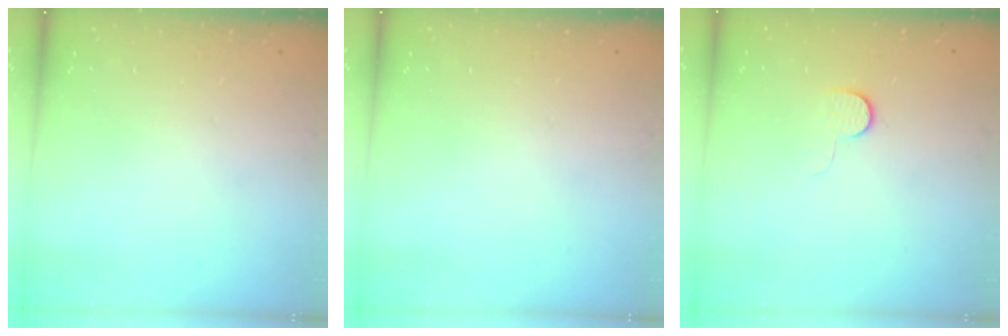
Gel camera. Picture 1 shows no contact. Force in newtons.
{"total": 0.0}
{"total": 4.8, "press": 4.7, "slide": 0.5}